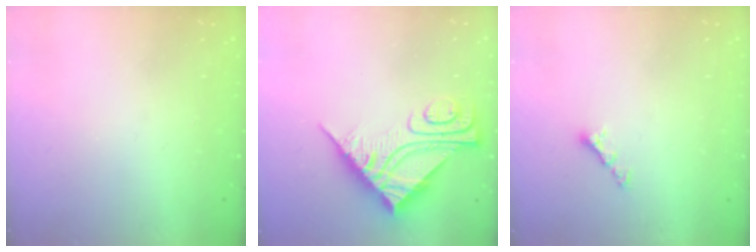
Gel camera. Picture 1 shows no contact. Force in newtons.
{"total": 9.7, "press": 9.7, "slide": 0.9}
{"total": 4.0, "press": 3.9, "slide": 0.6}